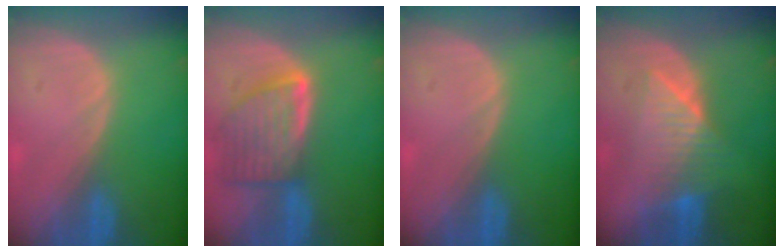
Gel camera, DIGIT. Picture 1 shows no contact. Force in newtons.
{"total": 8.2, "press": 7.4, "slide": 3.4}
{"total": 0.0}
{"total": 7.1, "press": 7.0, "slide": 1.1}